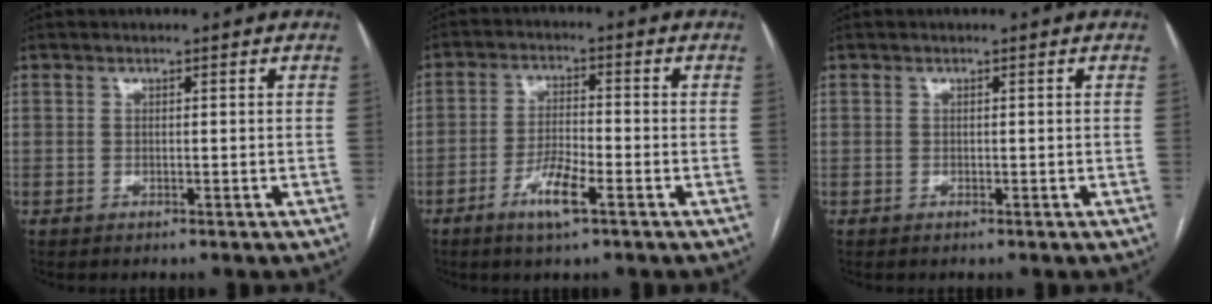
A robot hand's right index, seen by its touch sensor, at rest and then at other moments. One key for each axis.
{"total": 6.0, "fx": -3.4, "fy": 0.8, "fz": 4.9, "tx": -0.098, "ty": -0.004, "tz": -0.063}
{"total": 0.0}